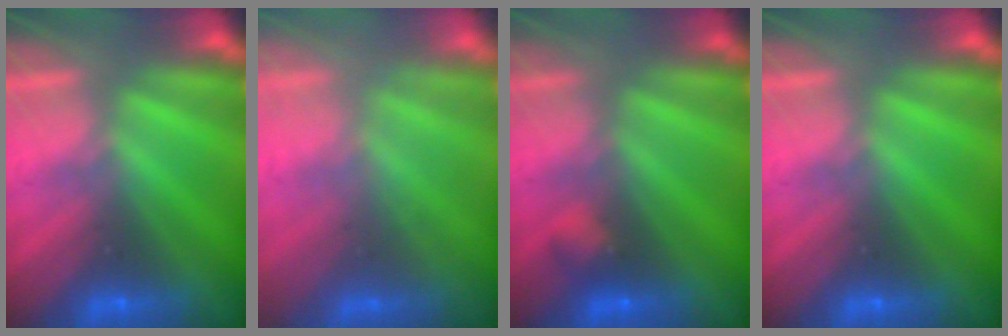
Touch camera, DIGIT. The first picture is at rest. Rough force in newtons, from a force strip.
{"total": 2.2}
{"total": 2.2}
{"total": 0.0}